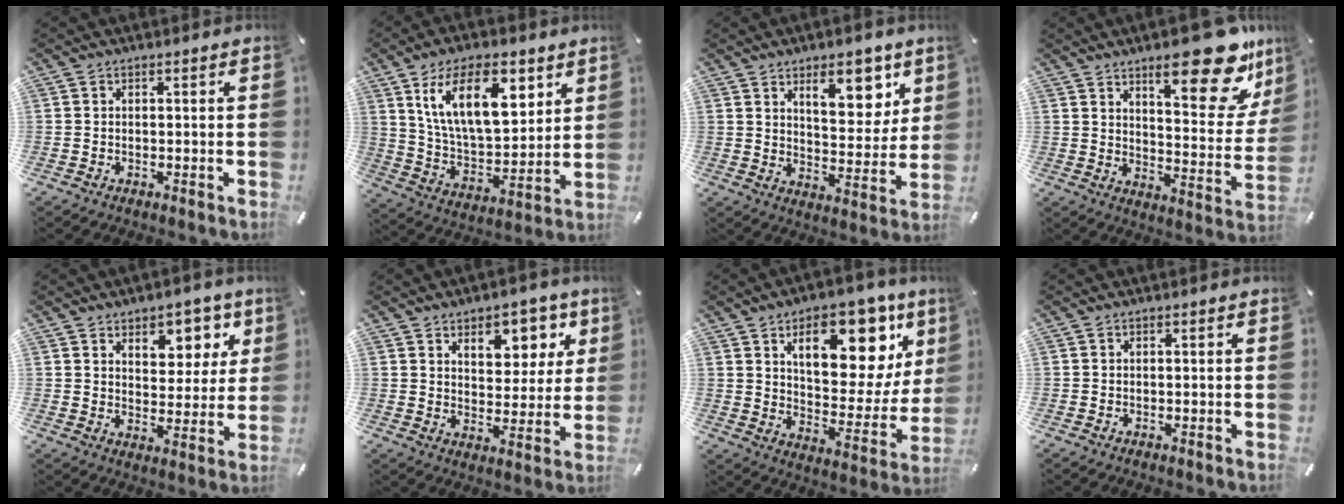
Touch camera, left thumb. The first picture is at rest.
{"total": 18.8, "force": [9.5, 9.3, 13.3], "torque": [-0.259, -0.025, 0.160]}
{"total": 11.6, "force": [6.8, 5.7, 7.6], "torque": [-0.087, -0.034, 0.109]}
{"total": 22.1, "force": [14.0, 8.2, 14.9], "torque": [-0.186, -0.103, 0.225]}
{"total": 8.1, "force": [4.9, 5.8, 2.8], "torque": [-0.011, -0.040, 0.080]}
{"total": 9.4, "force": [5.4, 6.3, 4.5], "torque": [-0.042, -0.031, 0.087]}
{"total": 20.0, "force": [10.5, 10.6, 13.3], "torque": [-0.168, -0.066, 0.167]}
{"total": 0.0}